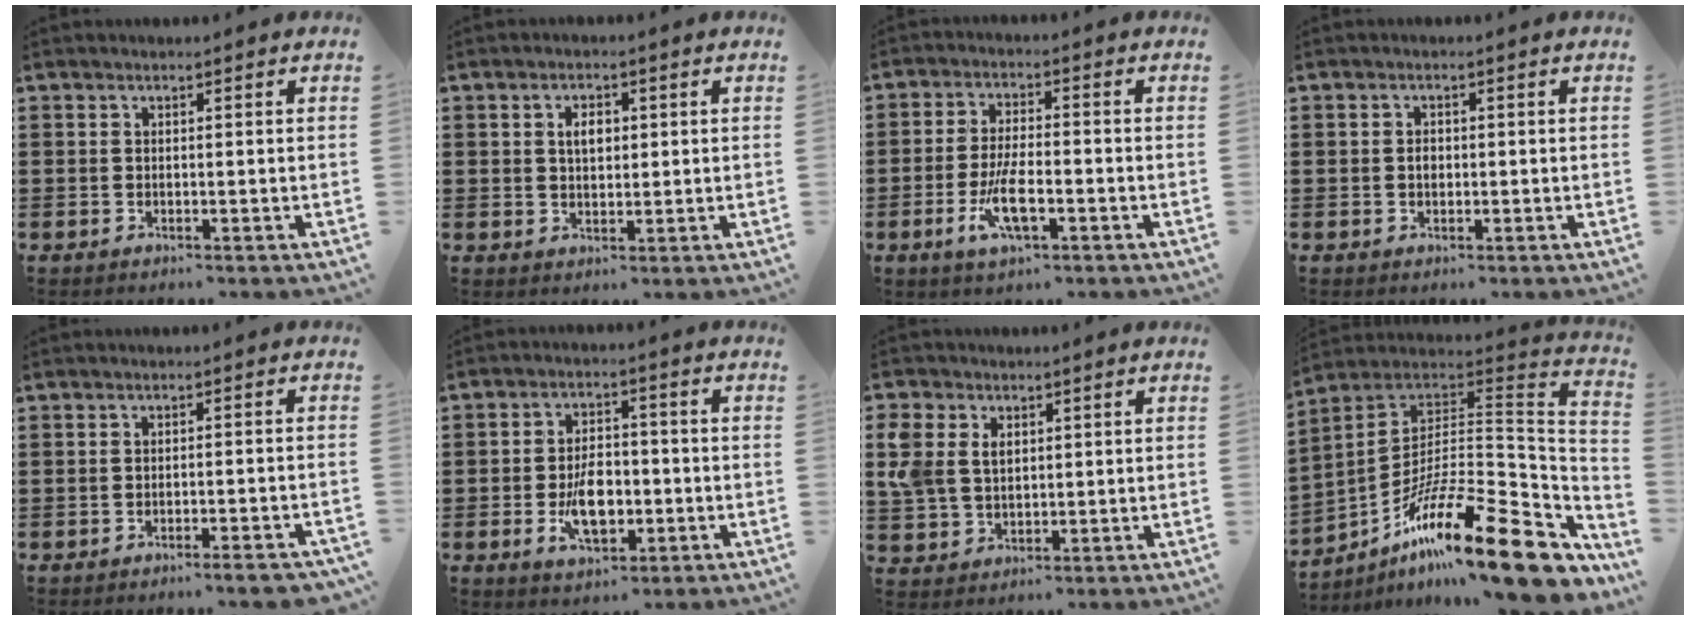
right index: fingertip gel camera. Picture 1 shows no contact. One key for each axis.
{"total": 3.0, "fx": 0.6, "fy": 1.8, "fz": 2.3, "tx": -0.042, "ty": 0.007, "tz": 0.007}
{"total": 7.1, "fx": -2.6, "fy": 2.2, "fz": 6.3, "tx": -0.135, "ty": -0.013, "tz": -0.051}
{"total": 1.5, "fx": -0.1, "fy": 1.0, "fz": 1.1, "tx": -0.023, "ty": 0.006, "tz": -0.003}
{"total": 3.0, "fx": -2.3, "fy": 0.0, "fz": 1.8, "tx": -0.028, "ty": -0.003, "tz": -0.042}
{"total": 7.5, "fx": -1.9, "fy": 4.1, "fz": 6.0, "tx": -0.107, "ty": -0.001, "tz": -0.038}
{"total": 5.9, "fx": 1.8, "fy": 4.5, "fz": 3.3, "tx": -0.100, "ty": 0.009, "tz": 0.027}
{"total": 21.3, "fx": -12.6, "fy": 4.5, "fz": 16.5, "tx": -0.271, "ty": 0.030, "tz": -0.221}